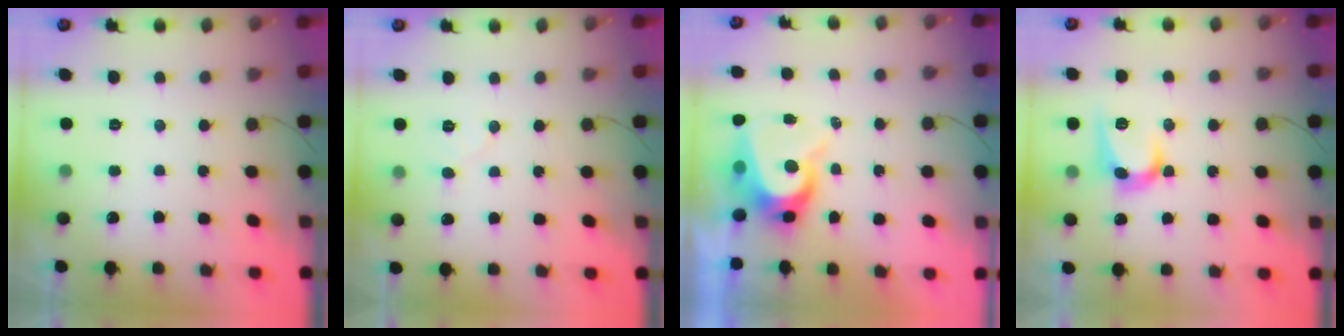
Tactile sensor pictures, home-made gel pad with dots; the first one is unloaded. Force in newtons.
{"total": 4.7, "press": 4.6, "slide": 0.5}
{"total": 8.6, "press": 8.5, "slide": 1.0}
{"total": 10.3, "press": 10.2, "slide": 0.7}